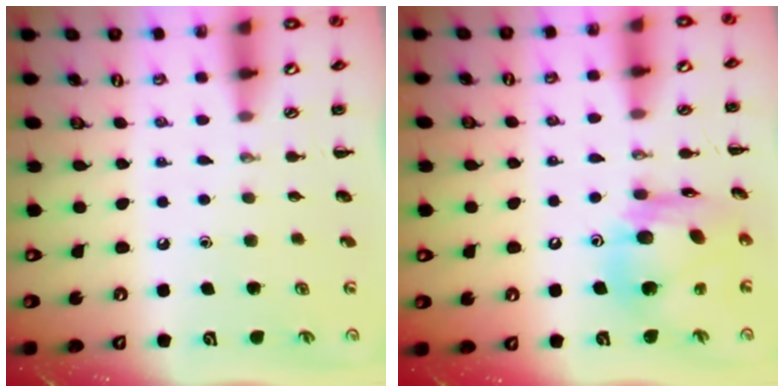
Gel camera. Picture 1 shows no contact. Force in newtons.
{"total": 15.3, "press": 15.0, "slide": 2.9}